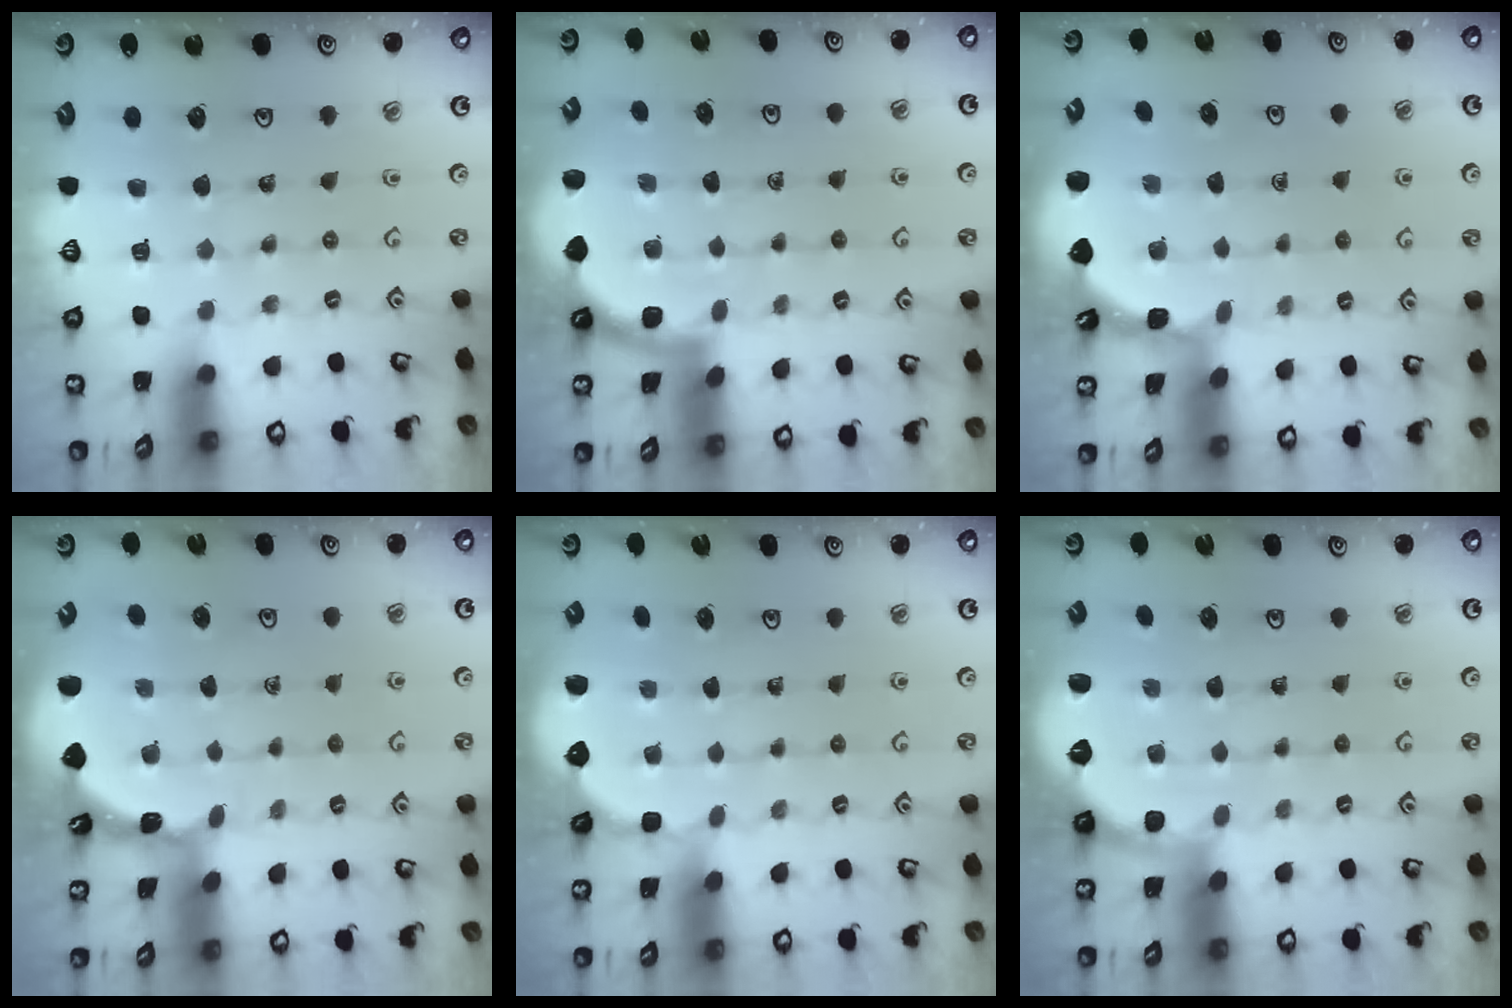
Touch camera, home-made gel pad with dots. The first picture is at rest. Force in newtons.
{"total": 1.8, "press": 1.7, "slide": 0.0}
{"total": 0.9, "press": 0.9, "slide": 0.2}
{"total": 1.7, "press": 1.7, "slide": 0.2}
{"total": 1.8, "press": 1.0, "slide": 1.4}
{"total": 1.8, "press": 1.7, "slide": 0.1}